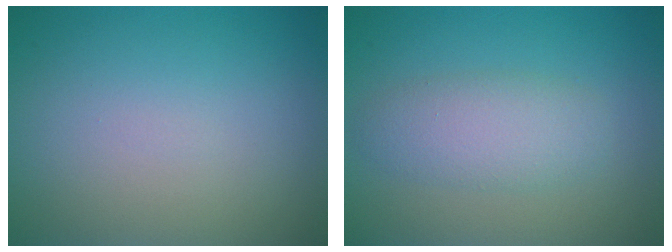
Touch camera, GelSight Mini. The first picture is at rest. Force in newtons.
{"total": 3.5, "press": 3.5, "slide": 0.2}